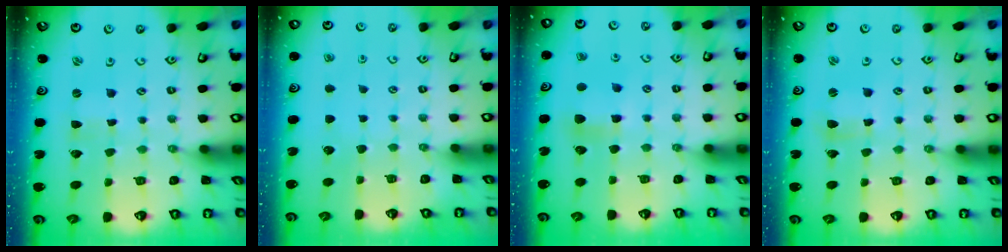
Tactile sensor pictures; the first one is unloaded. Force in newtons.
{"total": 0.0}
{"total": 7.5, "press": 7.5, "slide": 0.6}
{"total": 2.4, "press": 2.4, "slide": 0.2}